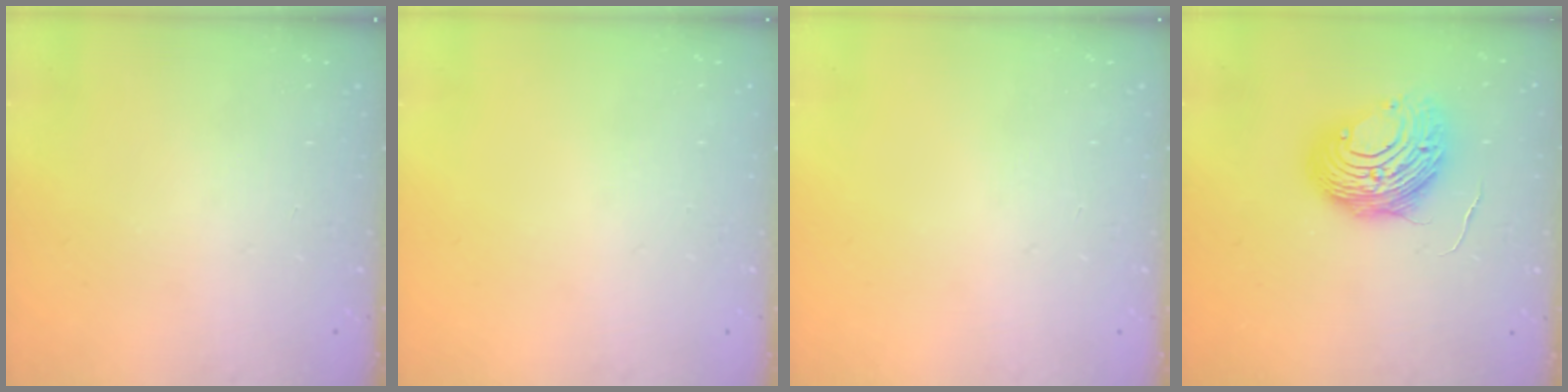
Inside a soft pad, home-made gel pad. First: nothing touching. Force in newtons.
{"total": 0.0}
{"total": 0.0}
{"total": 12.2, "press": 12.2, "slide": 1.4}